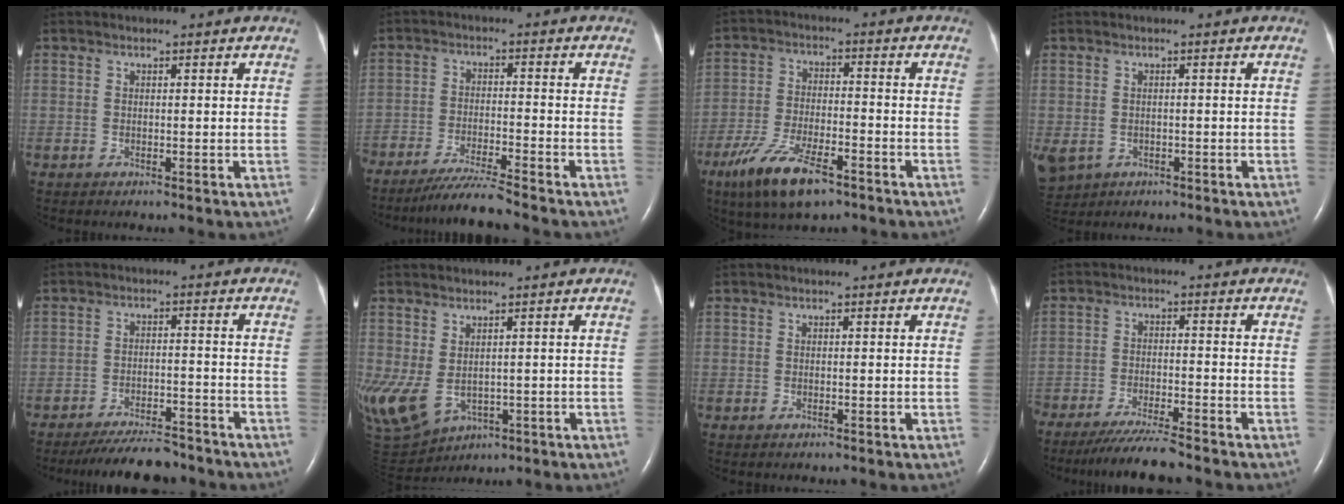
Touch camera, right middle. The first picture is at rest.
{"total": 6.2, "force": [-5.5, -0.9, 2.5], "torque": [-0.047, -0.023, -0.103]}
{"total": 10.9, "force": [-6.9, 3.3, 7.8], "torque": [-0.160, -0.018, -0.122]}
{"total": 10.5, "force": [-4.4, 8.4, 4.5], "torque": [-0.137, -0.009, -0.057]}
{"total": 9.5, "force": [-8.7, 2.0, 3.4], "torque": [-0.049, -0.005, -0.134]}
{"total": 19.2, "force": [-5.6, 14.1, 11.8], "torque": [-0.329, -0.027, -0.067]}
{"total": 0.0}
{"total": 7.5, "force": [-6.7, 0.0, 3.4], "torque": [-0.057, -0.023, -0.115]}